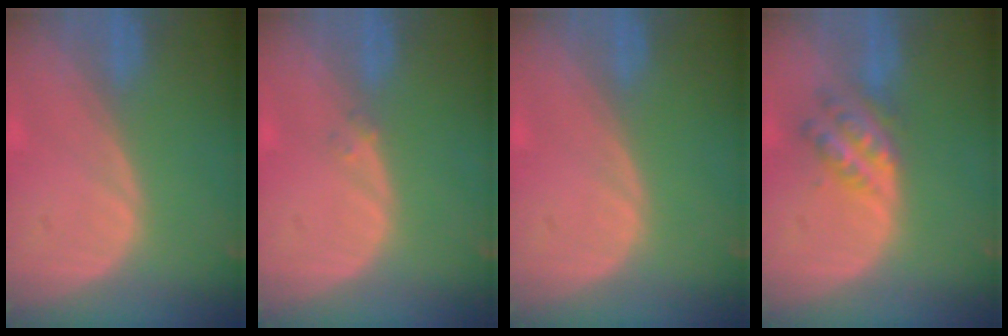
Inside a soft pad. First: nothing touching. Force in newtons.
{"total": 1.0, "press": 0.9, "slide": 0.4}
{"total": 0.0}
{"total": 5.9, "press": 5.1, "slide": 2.8}